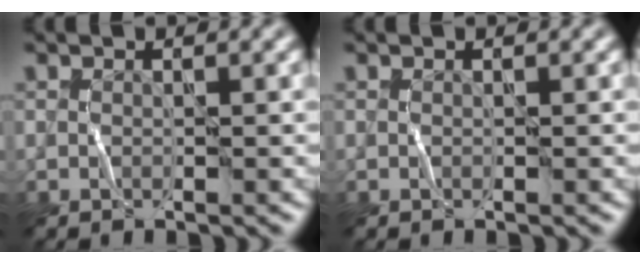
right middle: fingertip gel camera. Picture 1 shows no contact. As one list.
[{"total": 0.0}]